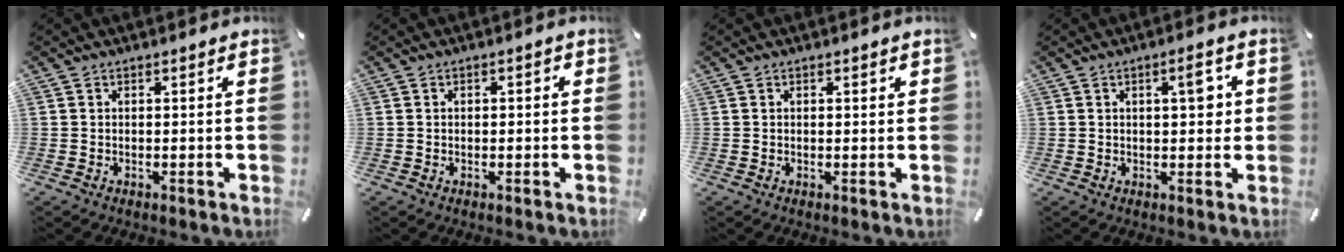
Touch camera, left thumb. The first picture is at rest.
{"total": 1.1, "force": [-0.2, 0.6, 0.9], "torque": [-0.017, 0.004, -0.005]}
{"total": 0.8, "force": [0.2, 0.4, 0.6], "torque": [-0.004, 0.000, 0.002]}
{"total": 5.9, "force": [1.4, 2.5, 5.2], "torque": [-0.061, -0.005, 0.012]}